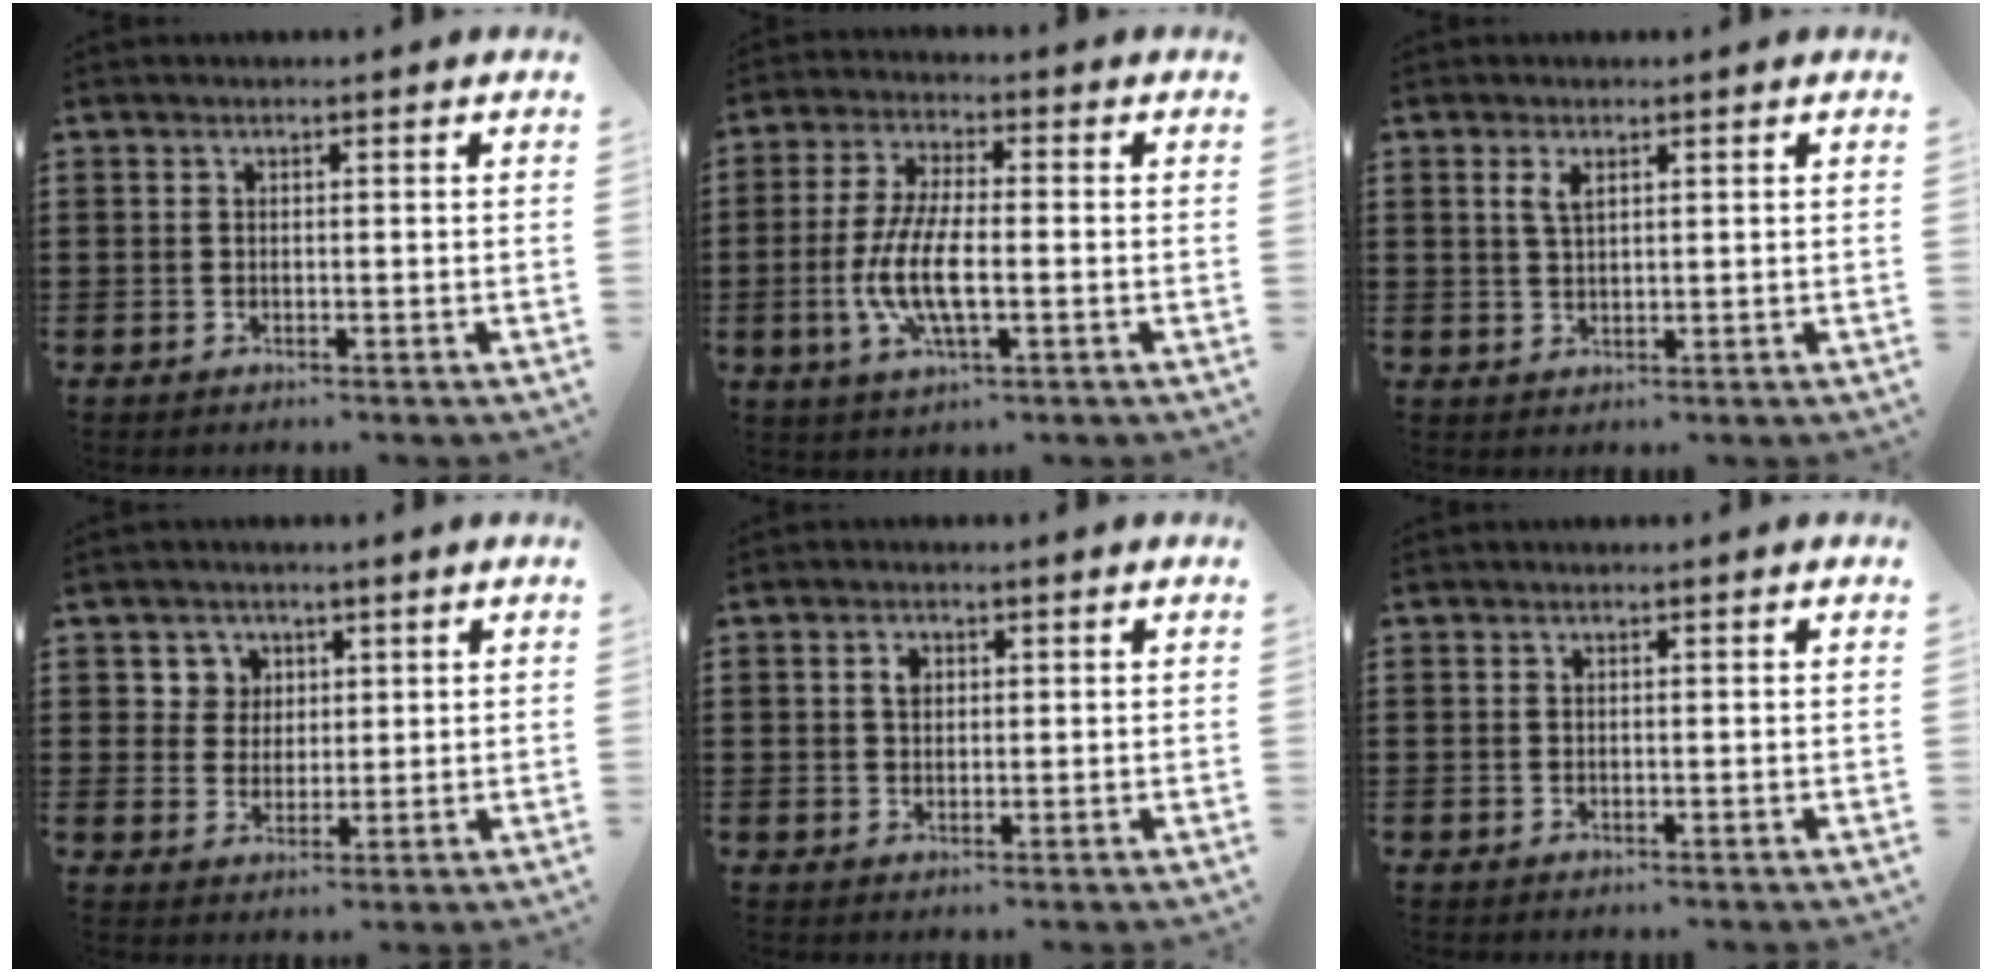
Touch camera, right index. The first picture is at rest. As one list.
[{"total": 9.0, "force": [-2.3, 2.8, 8.2], "torque": [-0.185, -0.016, -0.048]}, {"total": 2.2, "force": [1.0, 0.9, 1.8], "torque": [-0.039, 0.004, 0.017]}, {"total": 4.0, "force": [1.9, 3.5, 0.3], "torque": [-0.018, 0.010, 0.033]}, {"total": 1.9, "force": [0.5, 1.3, 1.2], "torque": [-0.027, 0.007, 0.009]}, {"total": 0.0}]